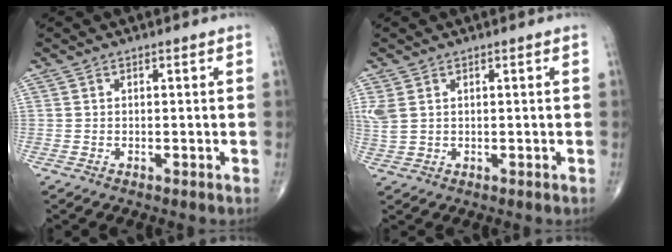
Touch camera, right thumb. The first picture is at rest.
{"total": 3.1, "force": [1.2, 1.9, 2.1], "torque": [-0.064, 0.006, 0.032]}